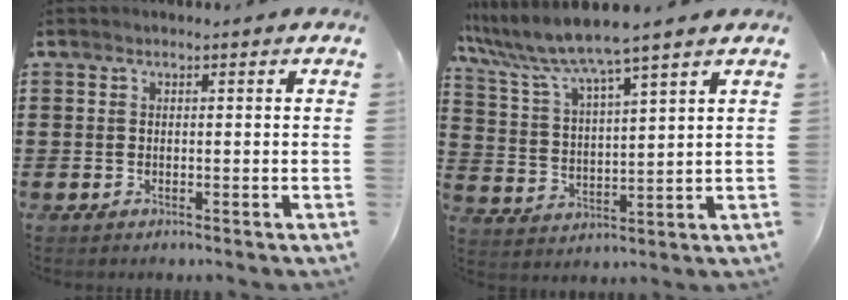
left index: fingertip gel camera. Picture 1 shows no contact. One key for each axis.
{"total": 7.1, "fx": 6.2, "fy": -0.5, "fz": 3.6, "tx": -0.095, "ty": -0.038, "tz": 0.102}